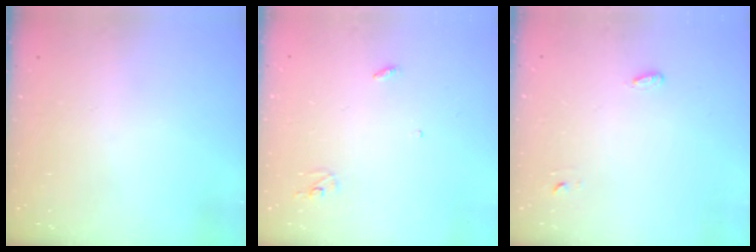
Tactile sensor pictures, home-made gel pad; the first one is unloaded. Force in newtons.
{"total": 3.0, "press": 2.9, "slide": 0.2}
{"total": 2.8, "press": 2.7, "slide": 0.6}